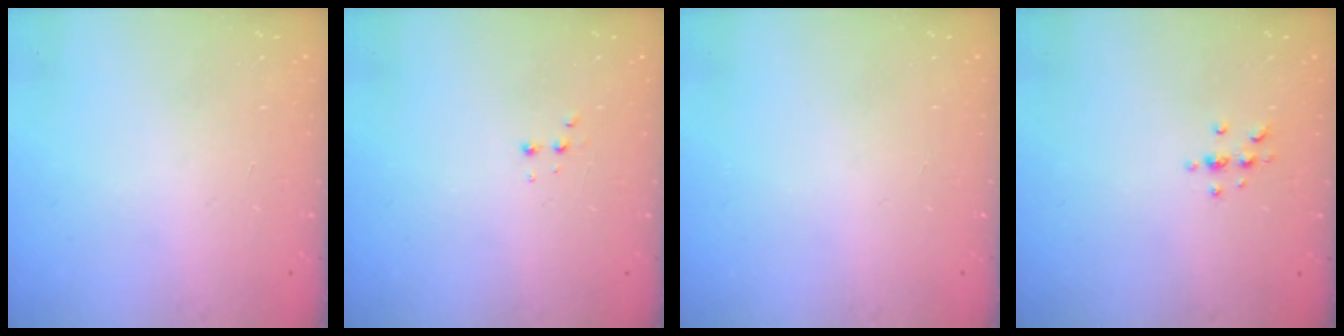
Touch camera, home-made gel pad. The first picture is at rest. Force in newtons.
{"total": 2.5, "press": 2.4, "slide": 0.8}
{"total": 0.0}
{"total": 3.9, "press": 3.8, "slide": 0.5}